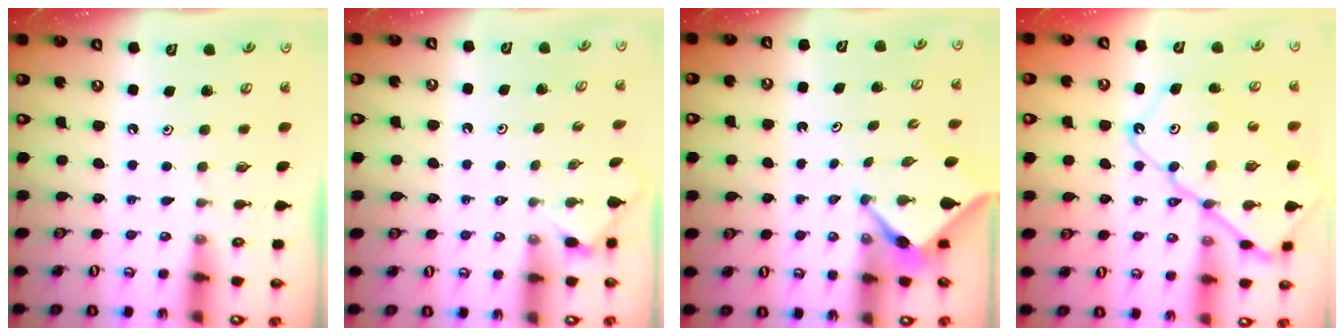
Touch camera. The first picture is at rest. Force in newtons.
{"total": 1.6, "press": 1.5, "slide": 0.4}
{"total": 3.2, "press": 3.2, "slide": 0.3}
{"total": 17.4, "press": 17.3, "slide": 1.9}